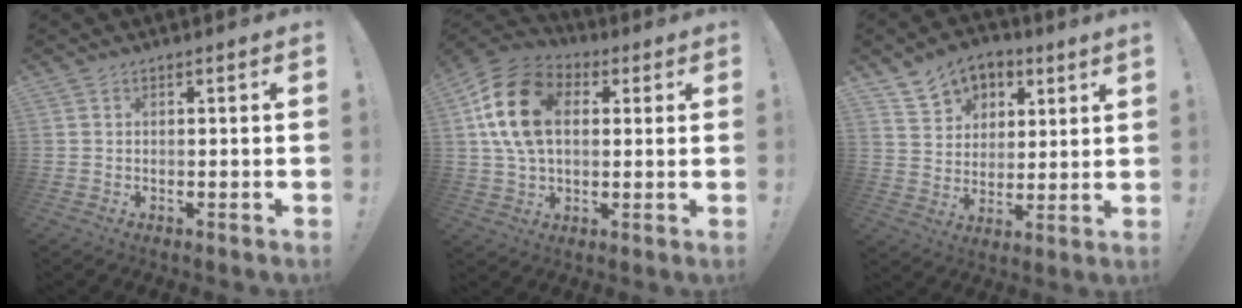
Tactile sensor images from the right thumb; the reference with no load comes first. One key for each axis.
{"total": 18.0, "fx": 4.4, "fy": 11.8, "fz": 12.9, "tx": -0.242, "ty": 0.002, "tz": 0.076}
{"total": 9.5, "fx": 6.2, "fy": 6.6, "fz": 2.8, "tx": -0.044, "ty": -0.044, "tz": 0.122}